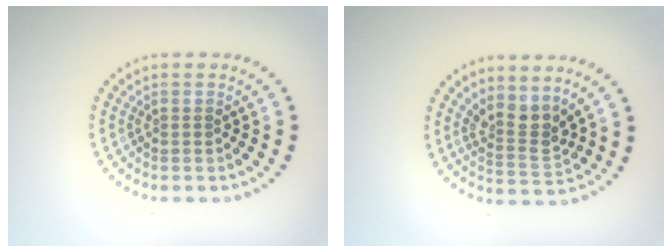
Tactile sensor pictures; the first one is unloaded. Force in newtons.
{"total": 2.7, "press": 2.1, "slide": 1.8}